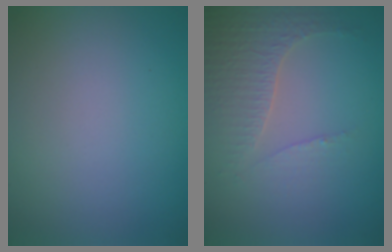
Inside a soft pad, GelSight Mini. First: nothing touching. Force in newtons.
{"total": 4.2, "press": 3.0, "slide": 2.9}